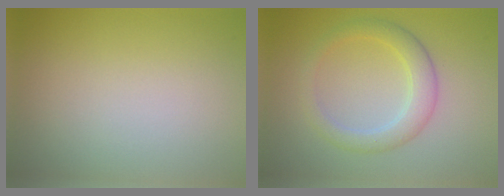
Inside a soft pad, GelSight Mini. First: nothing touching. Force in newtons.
{"total": 3.2, "press": 3.2, "slide": 0.2}